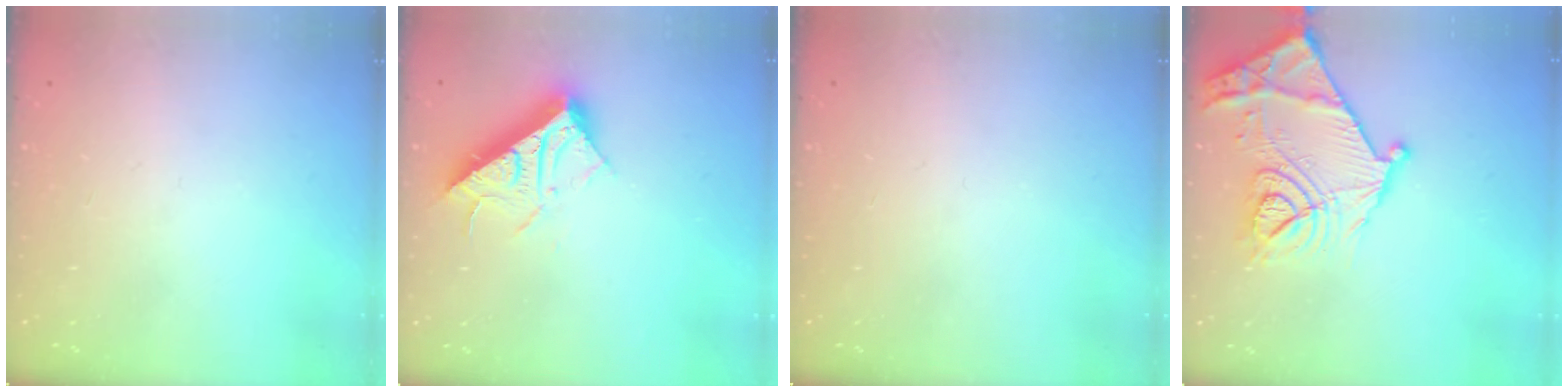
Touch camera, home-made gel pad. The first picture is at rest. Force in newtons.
{"total": 17.0, "press": 17.0, "slide": 0.3}
{"total": 0.0}
{"total": 21.8, "press": 21.8, "slide": 1.1}